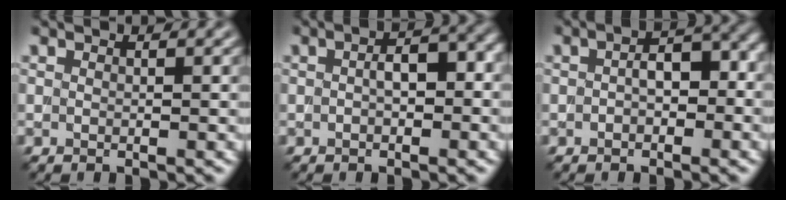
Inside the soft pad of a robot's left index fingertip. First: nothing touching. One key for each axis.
{"total": 3.4, "fx": 0.0, "fy": 1.5, "fz": 3.0, "tx": -0.048, "ty": 0.007, "tz": -0.001}
{"total": 3.2, "fx": -0.3, "fy": 1.6, "fz": 2.7, "tx": -0.043, "ty": 0.011, "tz": -0.010}